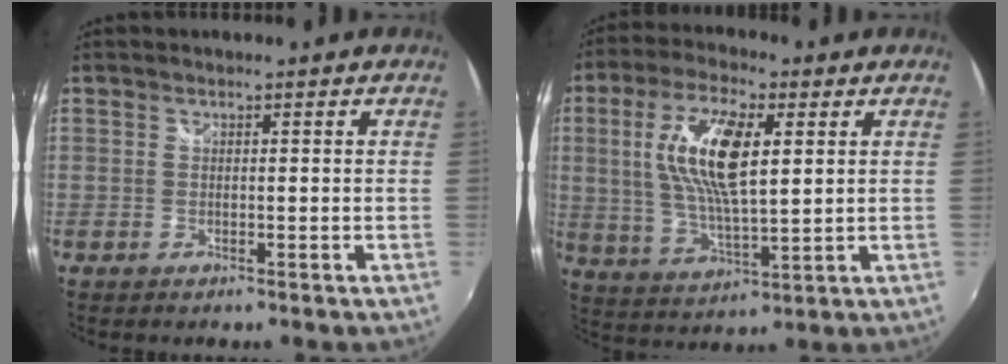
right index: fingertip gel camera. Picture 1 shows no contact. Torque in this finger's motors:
{"motor_torque": [1.17, 0.41, 1.01, 0.21]}